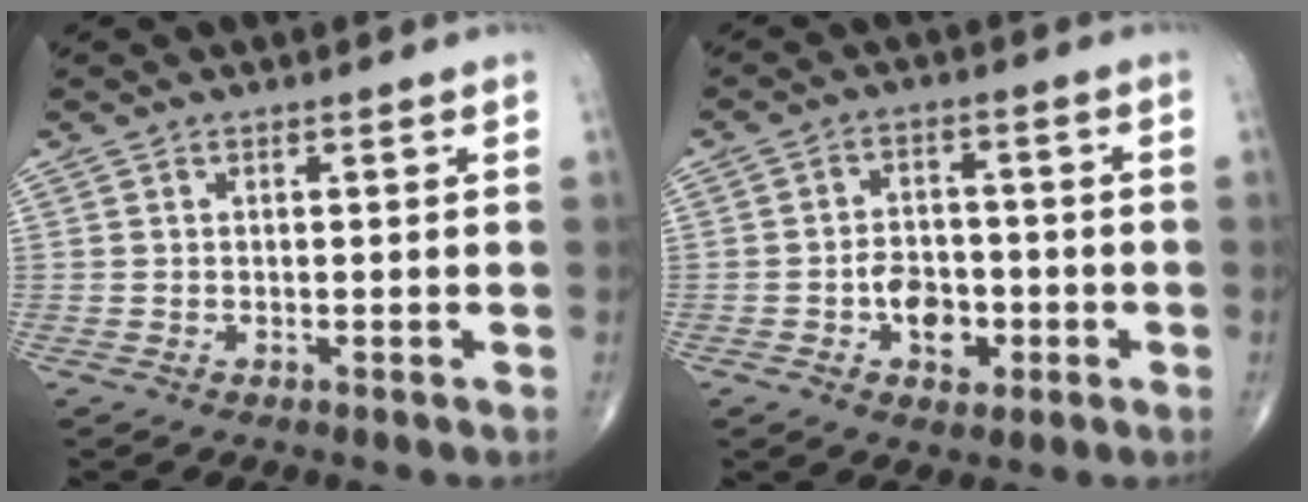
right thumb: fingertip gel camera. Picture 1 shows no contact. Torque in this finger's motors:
{"motor_torque": [1.91, 1.84, 0.30, -0.81, 0.17]}